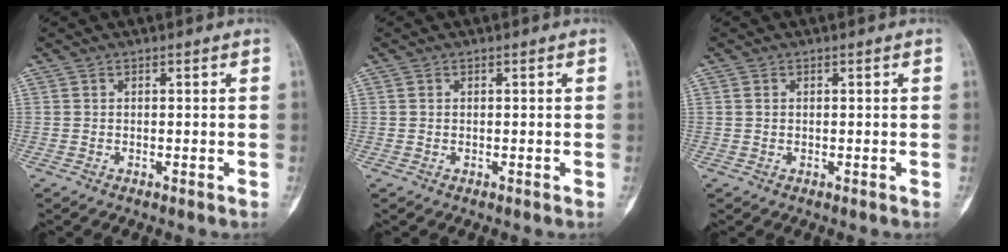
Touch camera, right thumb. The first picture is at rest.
{"total": 0.0}
{"total": 0.6, "force": [0.2, 0.4, 0.4], "torque": [-0.012, 0.002, 0.005]}